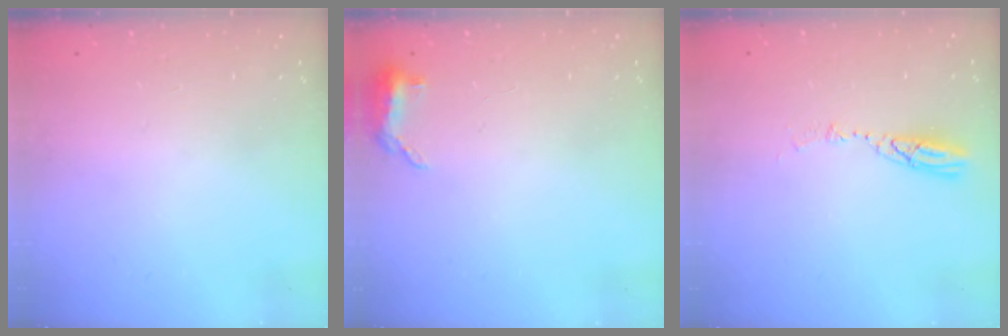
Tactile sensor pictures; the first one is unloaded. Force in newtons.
{"total": 5.7, "press": 5.6, "slide": 1.4}
{"total": 4.3, "press": 4.3, "slide": 0.4}